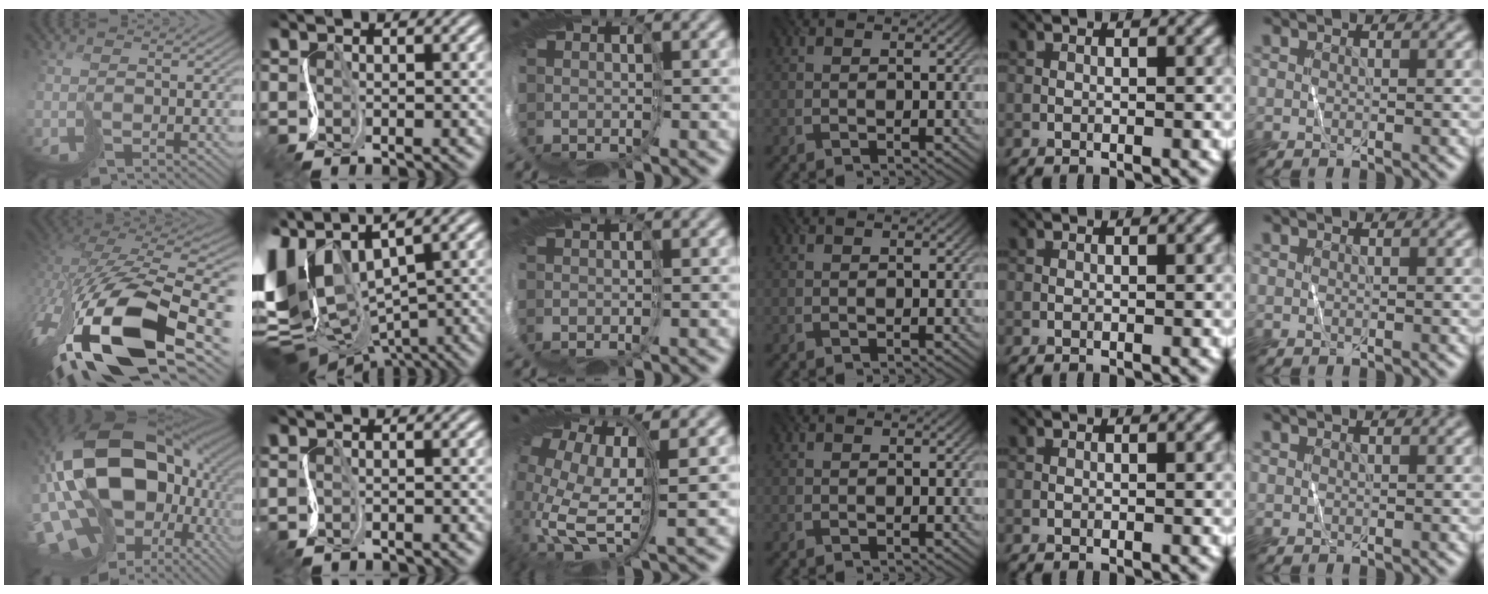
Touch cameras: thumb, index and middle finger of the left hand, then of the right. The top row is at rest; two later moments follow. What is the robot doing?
{"motion": "cut", "object": "tape"}